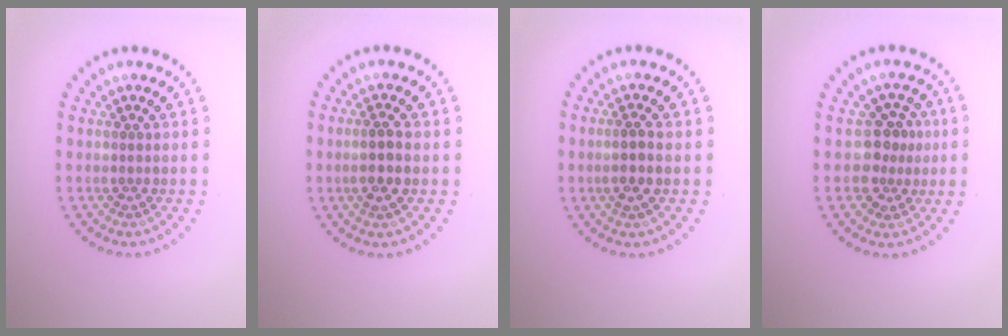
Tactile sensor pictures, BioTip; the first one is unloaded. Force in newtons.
{"total": 2.3, "press": 2.2, "slide": 0.9}
{"total": 1.5, "press": 1.3, "slide": 0.6}
{"total": 2.9, "press": 2.6, "slide": 1.3}